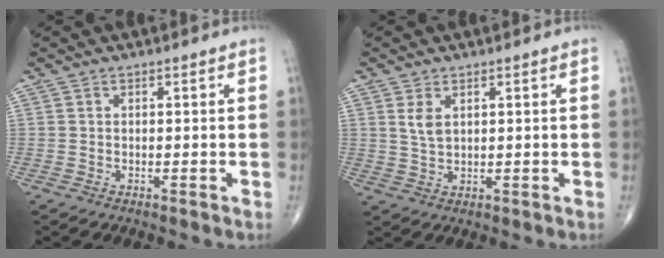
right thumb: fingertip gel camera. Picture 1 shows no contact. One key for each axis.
{"total": 3.1, "fx": 1.3, "fy": 1.7, "fz": 2.2, "tx": -0.041, "ty": -0.004, "tz": 0.032}